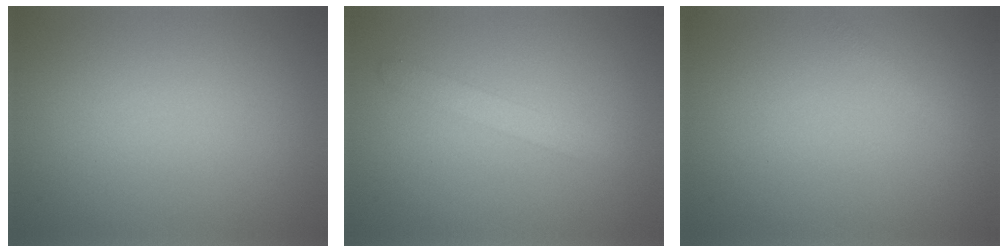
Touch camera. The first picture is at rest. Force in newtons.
{"total": 1.4, "press": 1.4, "slide": 0.1}
{"total": 0.7, "press": 0.7, "slide": 0.1}